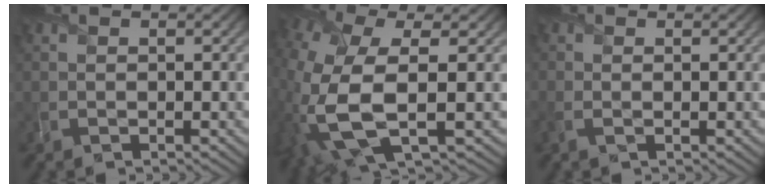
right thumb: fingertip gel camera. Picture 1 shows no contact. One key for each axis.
{"total": 12.6, "fx": -1.0, "fy": 6.1, "fz": 11.0, "tx": -0.285, "ty": -0.028, "tz": -0.010}
{"total": 1.3, "fx": -0.4, "fy": 0.8, "fz": 0.9, "tx": -0.029, "ty": -0.005, "tz": -0.010}